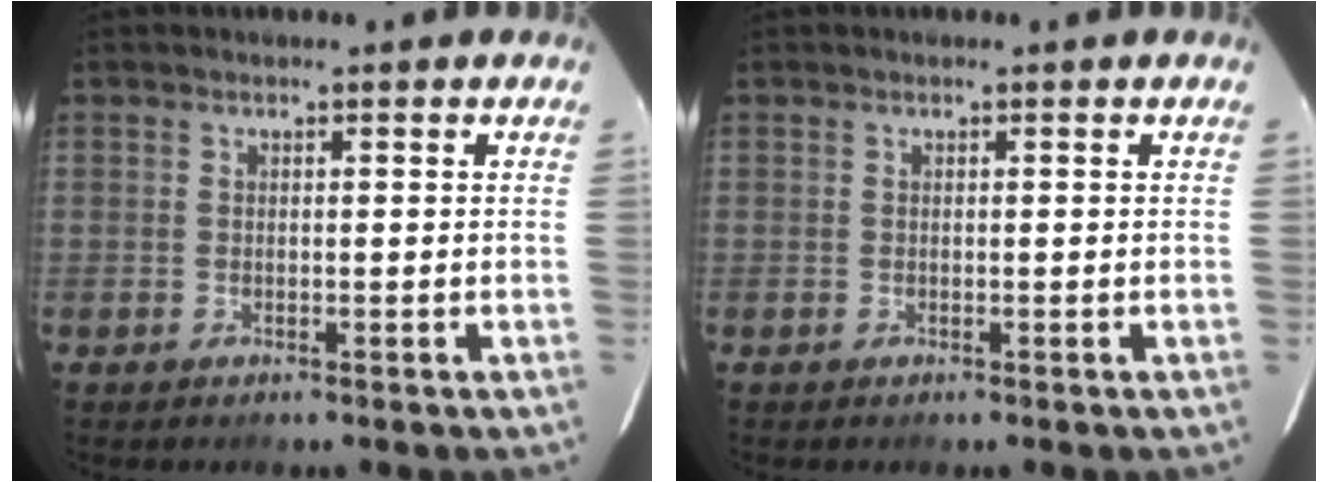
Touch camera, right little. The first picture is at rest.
{"total": 0.0}